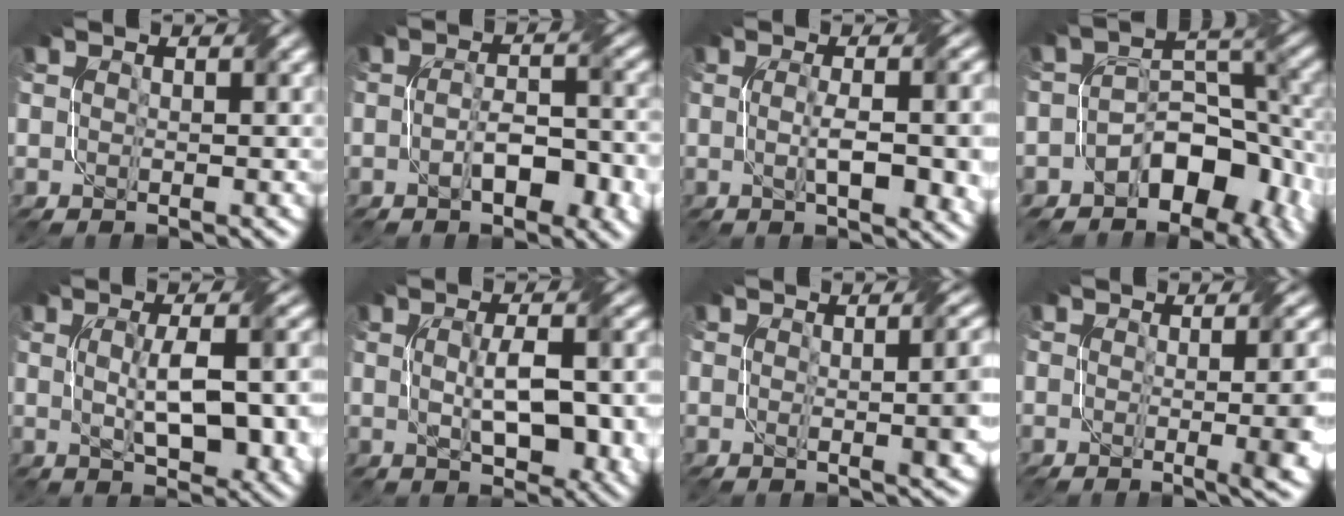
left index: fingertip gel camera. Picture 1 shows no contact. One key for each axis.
{"total": 5.3, "fx": -1.8, "fy": 2.0, "fz": 4.6, "tx": -0.080, "ty": 0.002, "tz": -0.028}
{"total": 7.3, "fx": -0.8, "fy": 2.1, "fz": 7.0, "tx": -0.094, "ty": -0.005, "tz": -0.004}
{"total": 8.0, "fx": -4.1, "fy": 4.8, "fz": 4.9, "tx": -0.048, "ty": 0.001, "tz": -0.070}
{"total": 8.7, "fx": -0.1, "fy": 3.1, "fz": 8.1, "tx": -0.122, "ty": -0.001, "tz": 0.006}
{"total": 7.7, "fx": -0.2, "fy": 3.1, "fz": 7.1, "tx": -0.113, "ty": -0.003, "tz": 0.005}
{"total": 6.3, "fx": 0.0, "fy": 2.1, "fz": 5.9, "tx": -0.044, "ty": 0.010, "tz": 0.000}
{"total": 8.3, "fx": -0.6, "fy": 3.2, "fz": 7.6, "tx": -0.044, "ty": 0.004, "tz": -0.007}